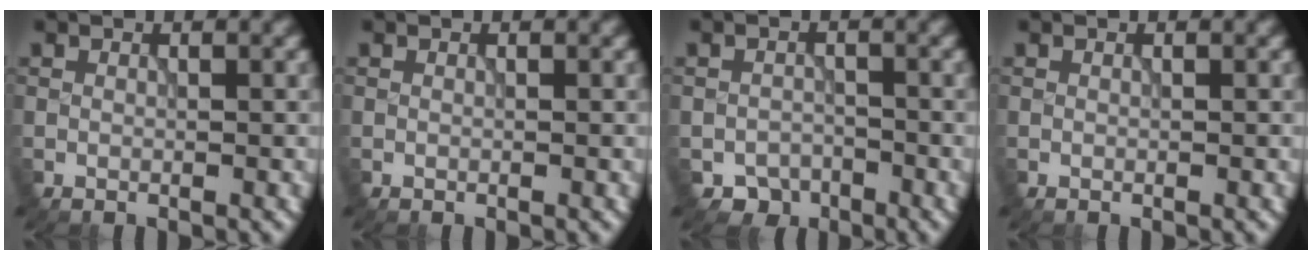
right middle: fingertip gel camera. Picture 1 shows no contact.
{"total": 0.0}
{"total": 2.4, "force": [-1.8, 1.6, 0.4], "torque": [0.003, -0.003, -0.032]}
{"total": 0.0}